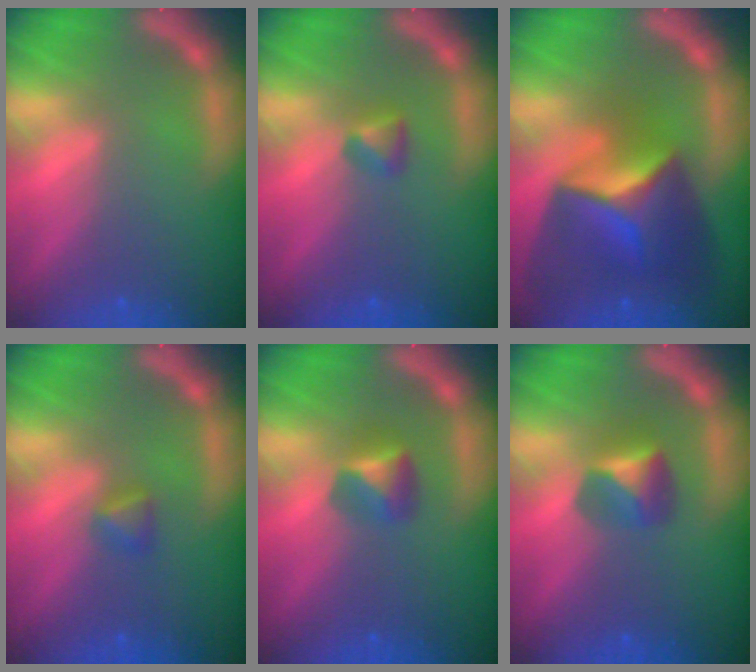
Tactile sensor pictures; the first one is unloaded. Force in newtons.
{"total": 1.4}
{"total": 10.0}
{"total": 1.4}
{"total": 2.4}
{"total": 2.9}